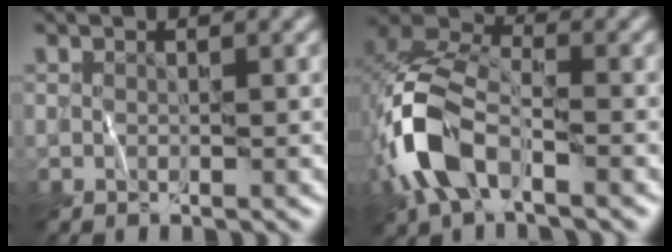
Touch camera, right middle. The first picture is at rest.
{"total": 8.5, "force": [-3.2, 4.5, 6.5], "torque": [-0.149, 0.009, -0.077]}